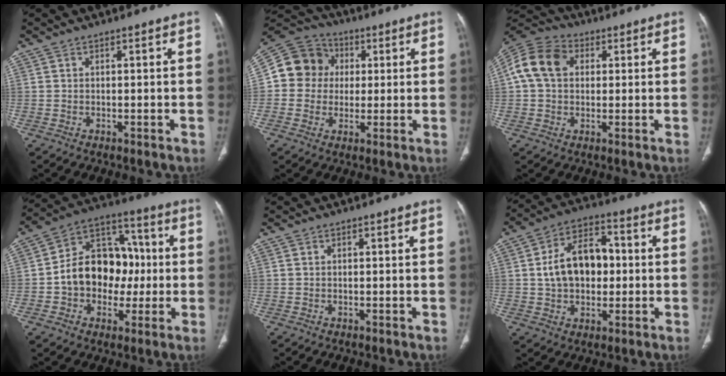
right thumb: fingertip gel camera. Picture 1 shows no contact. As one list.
[{"total": 12.0, "force": [1.4, 11.1, 4.2], "torque": [-0.056, 0.021, 0.014]}, {"total": 12.0, "force": [2.5, 9.0, 7.5], "torque": [-0.141, 0.026, 0.037]}, {"total": 16.4, "force": [-1.1, 12.5, 10.6], "torque": [-0.122, 0.044, -0.020]}, {"total": 0.0}, {"total": 13.4, "force": [0.6, 8.9, 9.9], "torque": [-0.140, 0.025, 0.007]}]